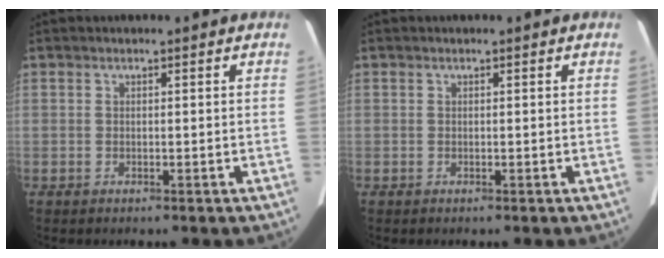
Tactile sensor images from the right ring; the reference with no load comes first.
{"total": 0.0}